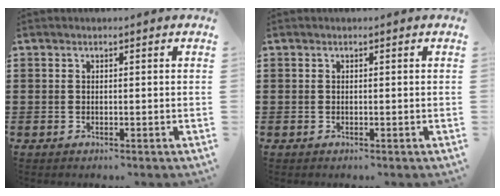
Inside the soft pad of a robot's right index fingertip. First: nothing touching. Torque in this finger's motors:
{"motor_torque": [0.00, 0.00, 0.00, -0.01]}